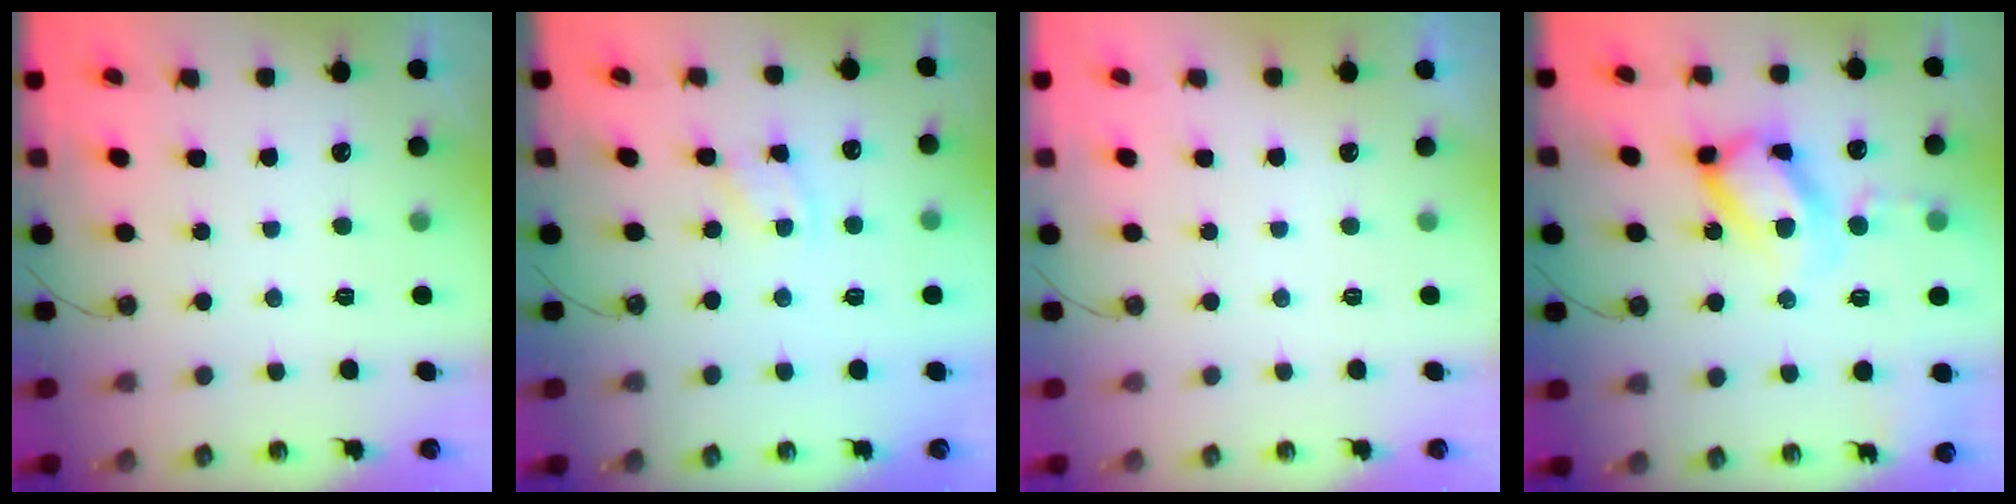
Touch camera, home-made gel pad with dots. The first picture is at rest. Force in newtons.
{"total": 2.8, "press": 2.8, "slide": 0.4}
{"total": 0.0}
{"total": 17.7, "press": 17.6, "slide": 1.5}